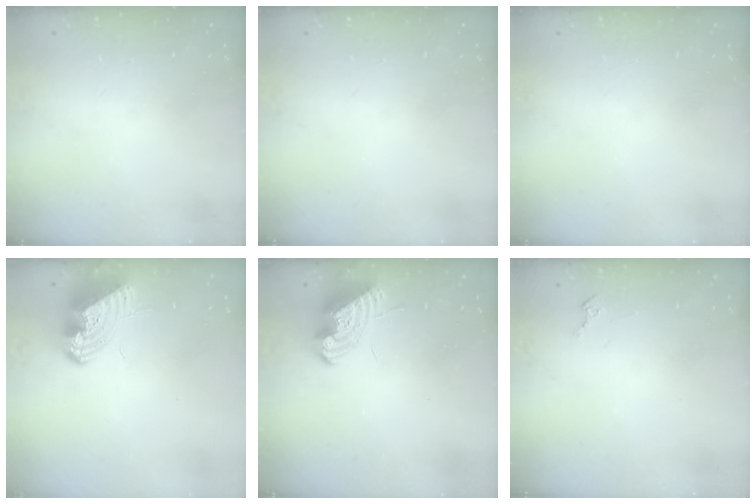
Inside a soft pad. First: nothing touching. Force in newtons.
{"total": 0.0}
{"total": 0.0}
{"total": 10.5, "press": 10.5, "slide": 1.0}
{"total": 10.9, "press": 10.9, "slide": 0.5}
{"total": 1.6, "press": 1.5, "slide": 0.2}